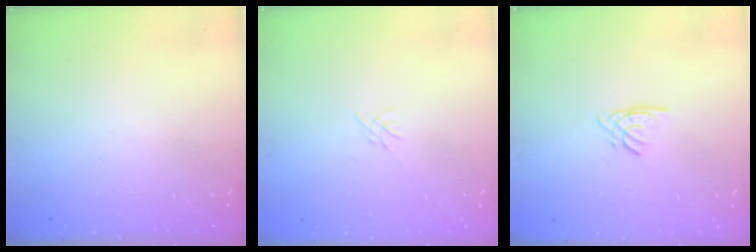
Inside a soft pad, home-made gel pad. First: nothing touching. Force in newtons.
{"total": 0.0}
{"total": 1.5, "press": 1.5, "slide": 0.1}